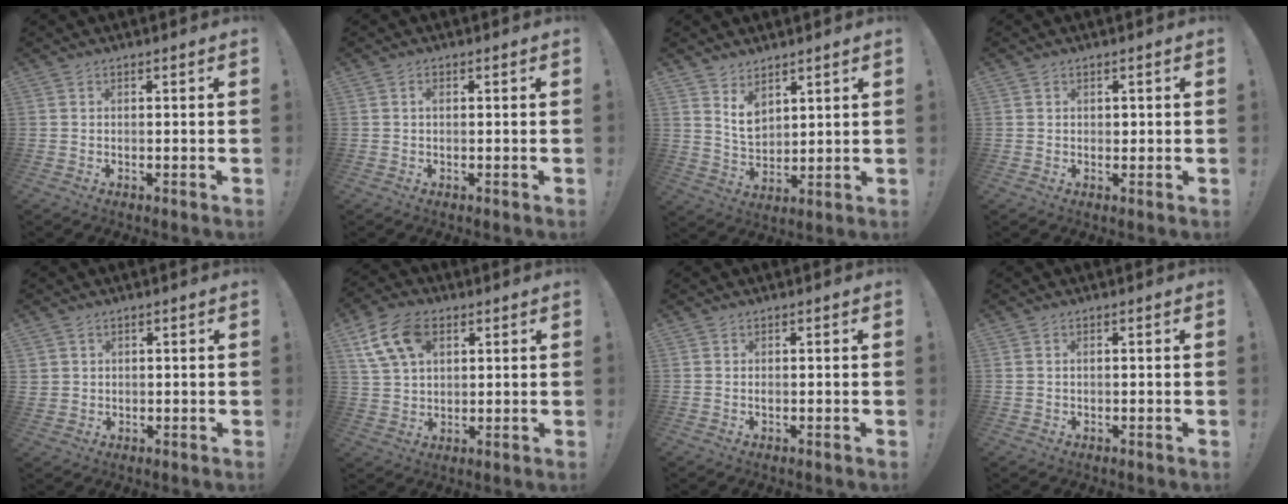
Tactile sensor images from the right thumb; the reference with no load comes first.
{"total": 1.5, "force": [-0.1, 0.7, 1.3], "torque": [-0.023, 0.005, -0.005]}
{"total": 7.3, "force": [5.0, 4.6, 2.8], "torque": [-0.045, -0.035, 0.096]}
{"total": 0.9, "force": [0.3, 0.9, 0.2], "torque": [0.004, -0.001, 0.003]}
{"total": 3.2, "force": [1.7, 2.7, 0.4], "torque": [0.001, -0.009, 0.033]}
{"total": 12.8, "force": [5.6, 8.0, 8.3], "torque": [-0.156, -0.012, 0.109]}
{"total": 0.0}
{"total": 0.6, "force": [0.3, 0.4, 0.4], "torque": [-0.011, 0.003, 0.006]}